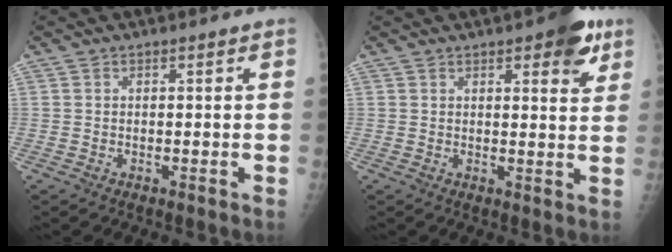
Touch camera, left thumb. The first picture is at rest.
{"total": 7.8, "force": [4.1, 2.8, 6.0], "torque": [-0.053, -0.014, 0.047]}